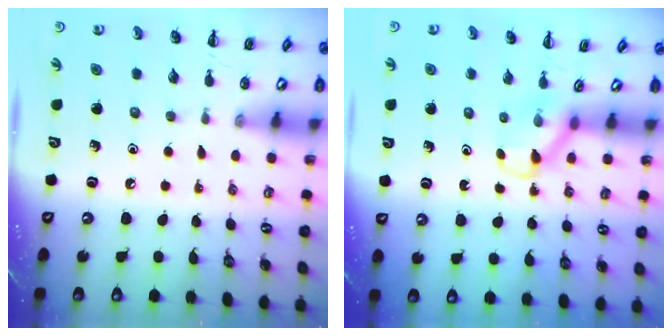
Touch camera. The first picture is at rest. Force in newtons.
{"total": 3.2, "press": 3.0, "slide": 1.1}